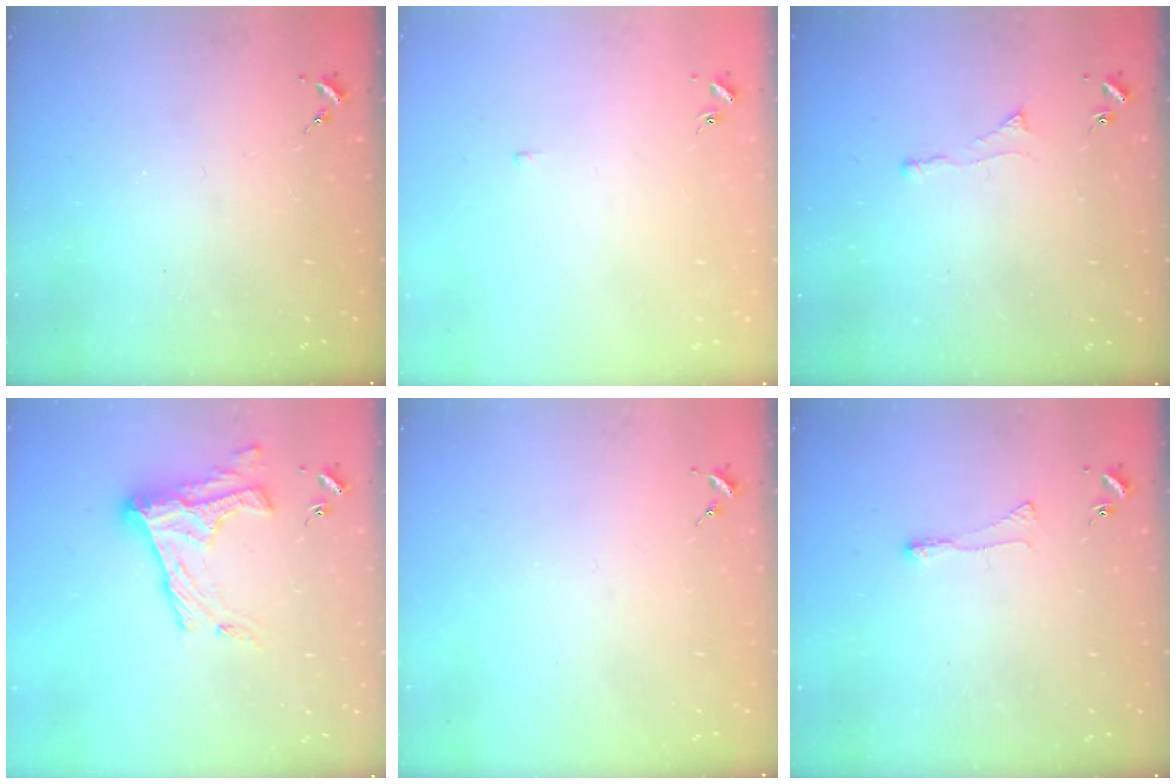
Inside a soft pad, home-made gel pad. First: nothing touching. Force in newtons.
{"total": 1.8, "press": 1.8, "slide": 0.5}
{"total": 3.1, "press": 3.1, "slide": 0.6}
{"total": 15.9, "press": 15.9, "slide": 0.9}
{"total": 0.0}
{"total": 3.4, "press": 3.3, "slide": 0.5}